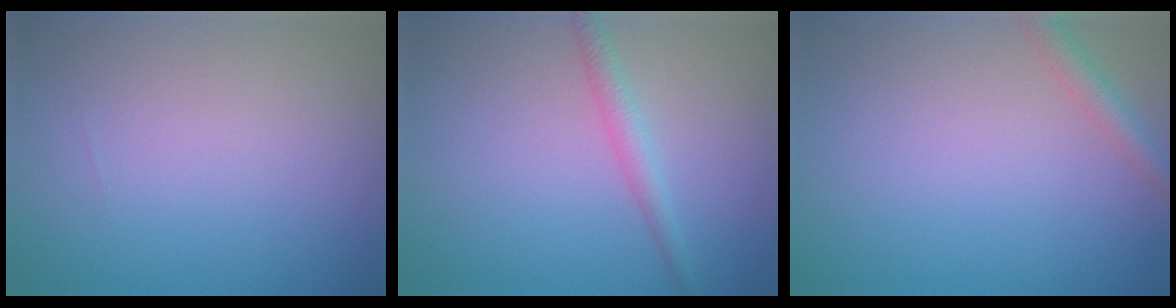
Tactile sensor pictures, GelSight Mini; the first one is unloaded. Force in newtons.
{"total": 1.9, "press": 1.9, "slide": 0.1}
{"total": 1.9, "press": 1.9, "slide": 0.0}